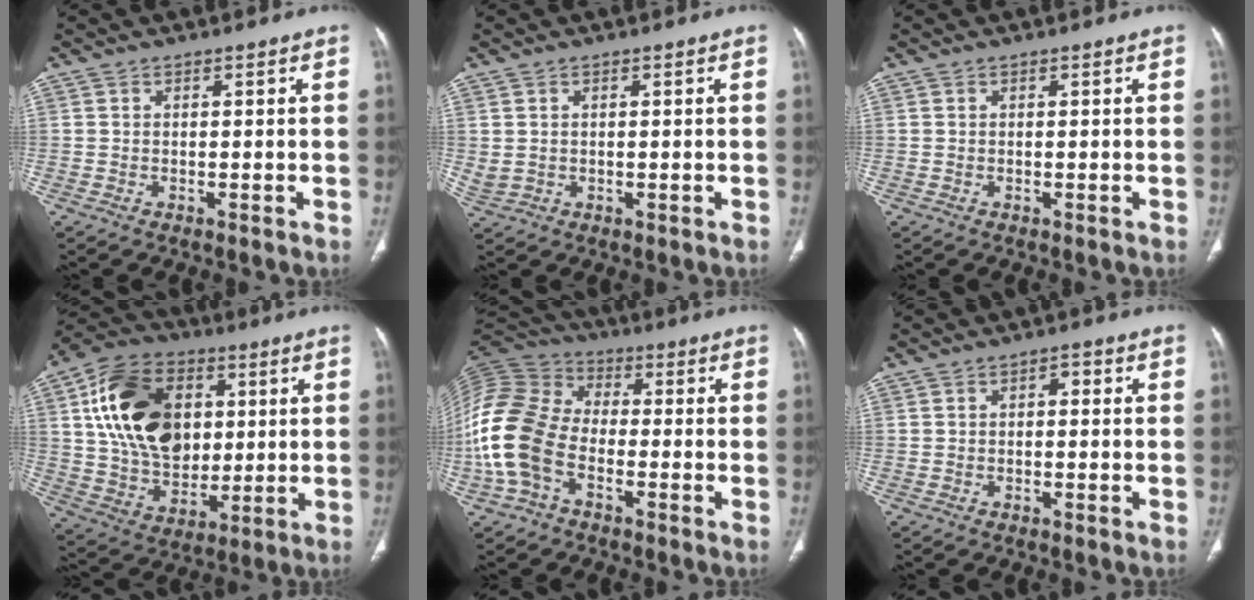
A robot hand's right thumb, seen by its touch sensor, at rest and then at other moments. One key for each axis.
{"total": 2.1, "fx": 0.5, "fy": 1.6, "fz": 1.3, "tx": -0.031, "ty": 0.000, "tz": 0.019}
{"total": 0.0}
{"total": 21.3, "fx": 4.8, "fy": 15.0, "fz": 14.4, "tx": -0.231, "ty": -0.005, "tz": 0.089}
{"total": 16.9, "fx": -4.8, "fy": 11.3, "fz": 11.6, "tx": -0.255, "ty": 0.040, "tz": -0.100}
{"total": 1.8, "fx": 0.0, "fy": 1.1, "fz": 1.5, "tx": -0.016, "ty": 0.010, "tz": -0.006}